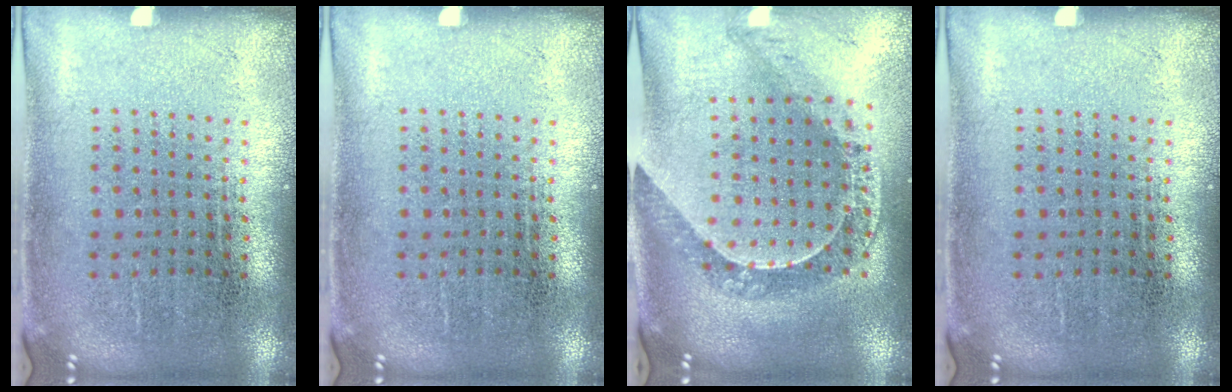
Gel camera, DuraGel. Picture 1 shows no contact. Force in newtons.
{"total": 0.0}
{"total": 1.1, "press": 1.0, "slide": 0.2}
{"total": 0.0}